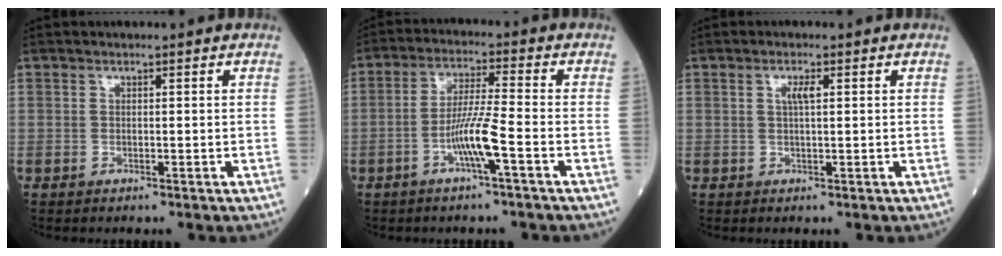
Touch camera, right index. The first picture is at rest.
{"total": 6.6, "force": [-2.7, -0.6, 6.0], "torque": [-0.122, 0.003, -0.053]}
{"total": 1.9, "force": [0.6, 0.3, 1.8], "torque": [-0.036, 0.001, 0.010]}